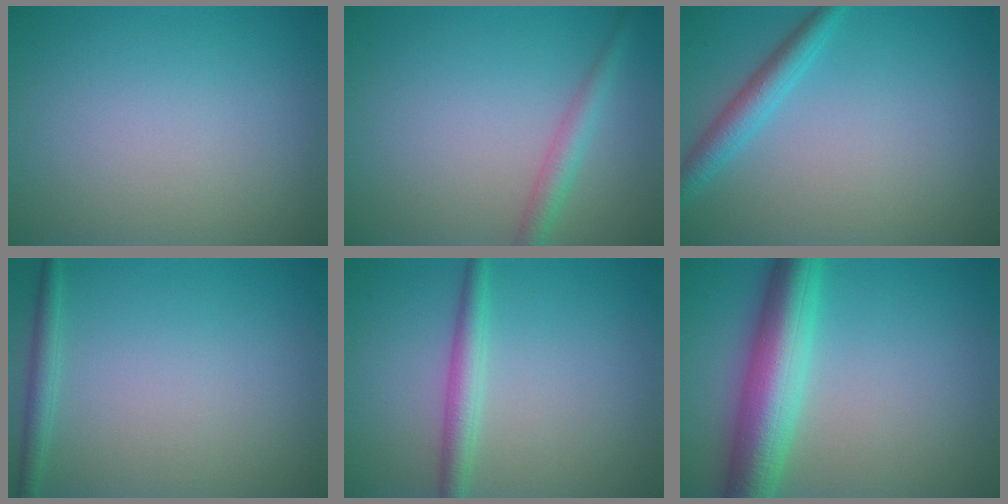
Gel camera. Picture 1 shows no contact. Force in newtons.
{"total": 2.2, "press": 2.2, "slide": 0.1}
{"total": 2.6, "press": 2.6, "slide": 0.2}
{"total": 1.5, "press": 1.5, "slide": 0.1}
{"total": 2.5, "press": 2.5, "slide": 0.0}
{"total": 7.6, "press": 7.6, "slide": 0.1}